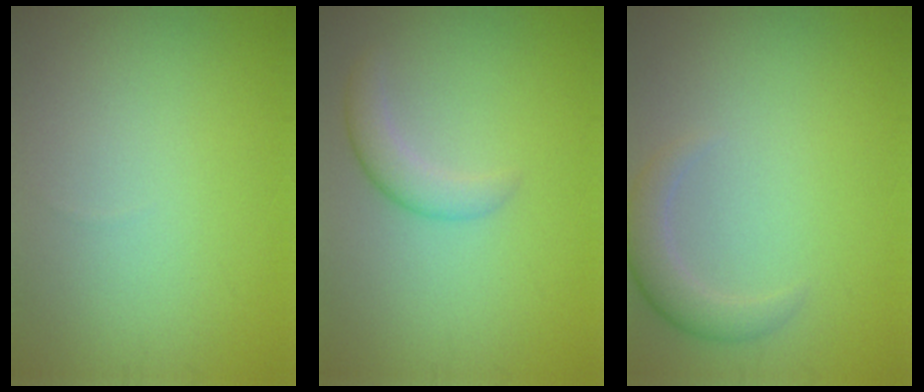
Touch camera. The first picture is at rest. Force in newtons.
{"total": 2.3, "press": 2.3, "slide": 0.1}
{"total": 2.6, "press": 2.6, "slide": 0.1}